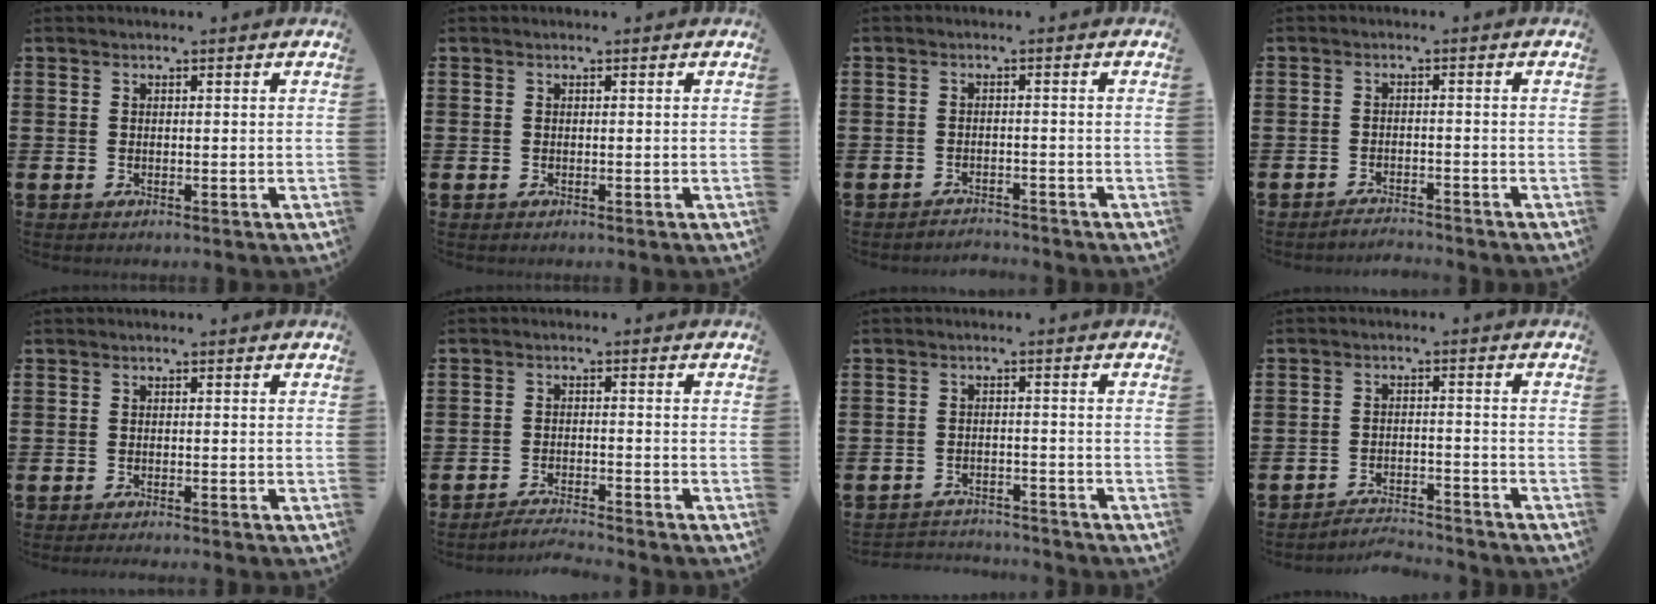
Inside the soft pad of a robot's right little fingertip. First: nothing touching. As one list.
[{"total": 0.0}, {"total": 1.7, "force": [-1.7, 0.0, -0.2], "torque": [-0.001, 0.004, -0.038]}, {"total": 1.9, "force": [-1.9, -0.1, 0.0], "torque": [-0.005, 0.004, -0.039]}, {"total": 0.6, "force": [-0.5, -0.1, 0.2], "torque": [-0.003, -0.004, -0.010]}, {"total": 2.5, "force": [-2.4, -0.3, 0.3], "torque": [-0.006, 0.003, -0.051]}, {"total": 2.5, "force": [-2.5, 0.2, -0.2], "torque": [-0.004, 0.001, -0.055]}, {"total": 3.1, "force": [-3.1, 0.0, -0.2], "torque": [-0.004, 0.002, -0.067]}]